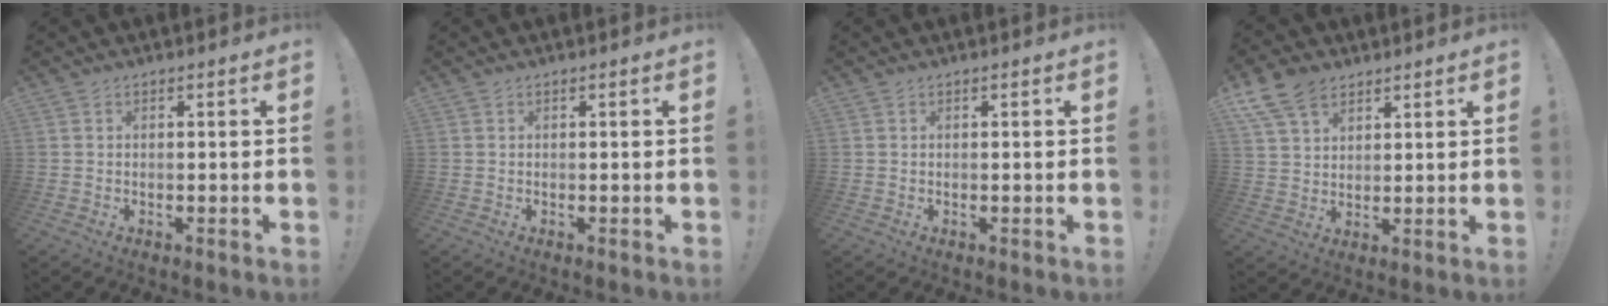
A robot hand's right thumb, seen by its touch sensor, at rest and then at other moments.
{"total": 0.0}
{"total": 0.0}
{"total": 10.1, "force": [6.4, 6.2, 4.6], "torque": [-0.081, -0.027, 0.128]}